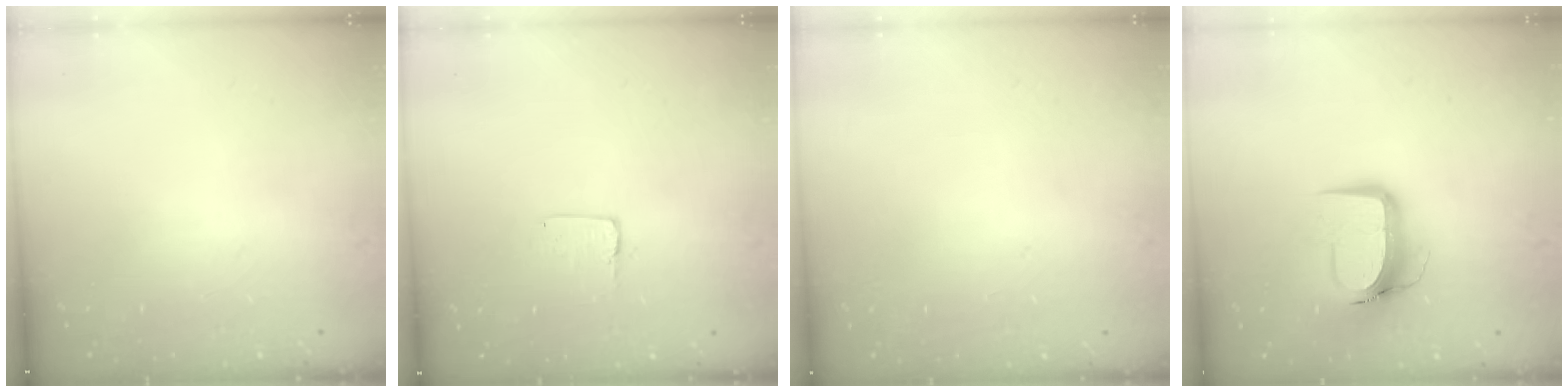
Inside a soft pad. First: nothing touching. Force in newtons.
{"total": 2.0, "press": 2.0, "slide": 0.0}
{"total": 0.0}
{"total": 11.3, "press": 11.2, "slide": 1.3}